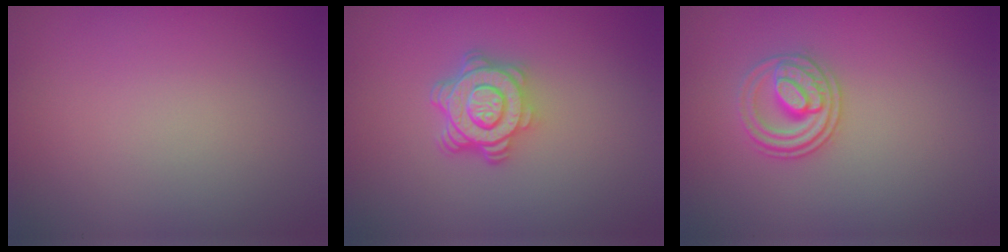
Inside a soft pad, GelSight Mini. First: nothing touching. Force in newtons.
{"total": 4.8, "press": 3.7, "slide": 3.1}
{"total": 2.6, "press": 2.5, "slide": 0.7}